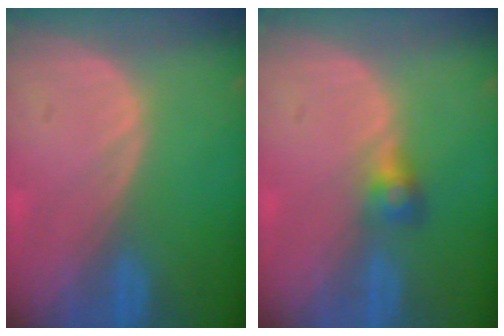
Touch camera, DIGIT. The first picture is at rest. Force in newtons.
{"total": 2.6, "press": 2.5, "slide": 0.2}